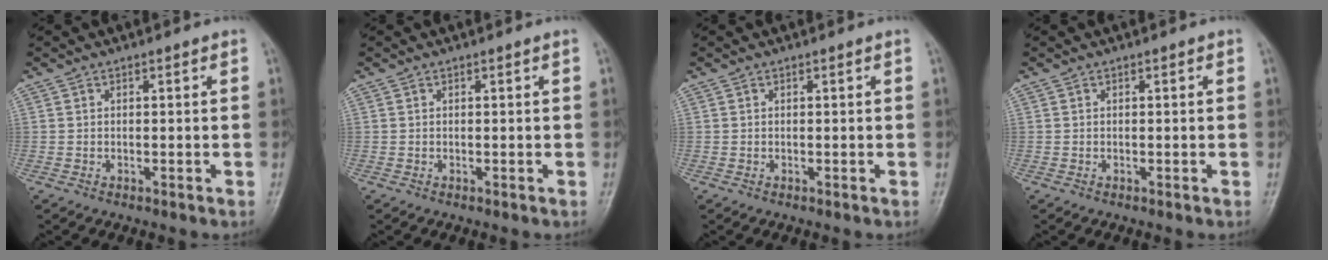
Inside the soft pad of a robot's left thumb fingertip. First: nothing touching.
{"total": 0.0}
{"total": 0.0}
{"total": 0.0}